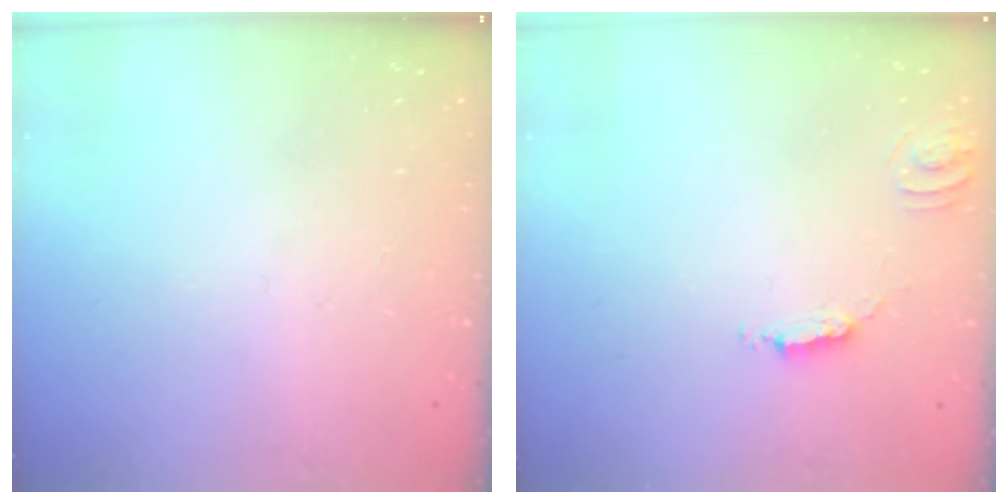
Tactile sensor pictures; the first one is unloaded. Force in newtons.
{"total": 2.2, "press": 2.2, "slide": 0.1}